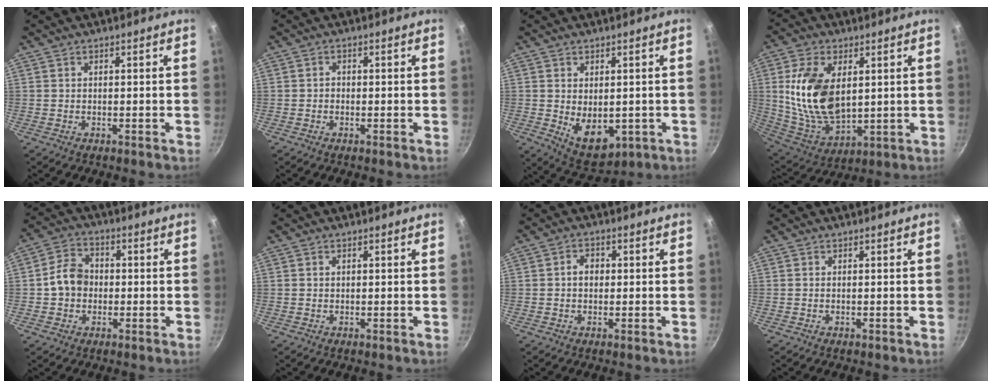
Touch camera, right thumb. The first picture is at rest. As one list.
[{"total": 1.0, "force": [-0.3, 0.9, 0.4], "torque": [-0.005, 0.003, -0.008]}, {"total": 8.6, "force": [-0.9, 5.5, 6.5], "torque": [-0.082, -0.017, 0.010]}, {"total": 17.2, "force": [3.1, 10.1, 13.5], "torque": [-0.243, -0.025, 0.073]}, {"total": 5.1, "force": [0.2, 3.5, 3.7], "torque": [-0.063, 0.009, 0.001]}, {"total": 0.0}, {"total": 3.2, "force": [0.1, 2.5, 2.0], "torque": [-0.015, 0.011, -0.001]}, {"total": 0.0}]